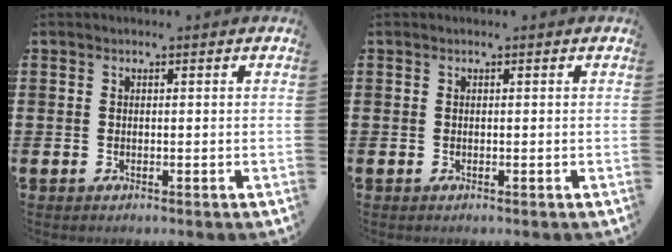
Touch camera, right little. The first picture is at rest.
{"total": 0.0}